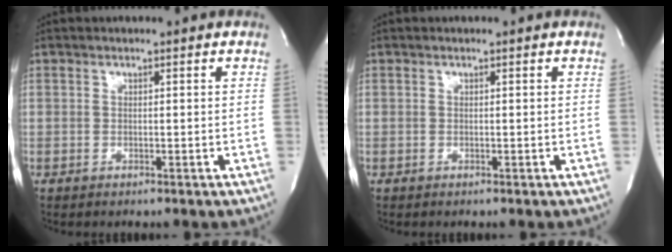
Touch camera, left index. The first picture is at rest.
{"total": 0.0}